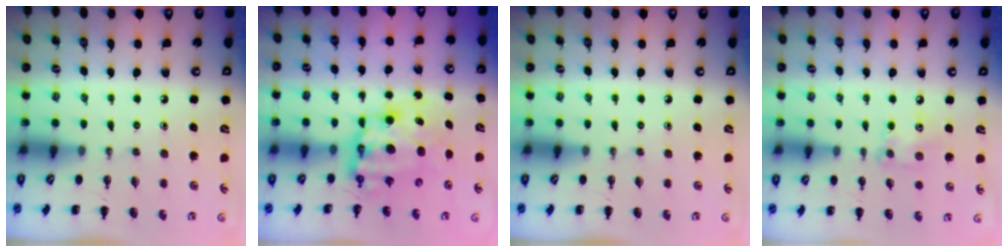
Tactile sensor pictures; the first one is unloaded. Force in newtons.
{"total": 9.6, "press": 9.3, "slide": 2.2}
{"total": 0.0}
{"total": 5.6, "press": 5.5, "slide": 0.5}